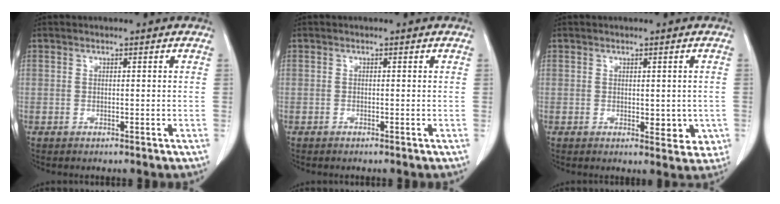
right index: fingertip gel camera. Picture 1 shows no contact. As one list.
[{"total": 0.0}, {"total": 4.2, "force": [-0.5, 2.5, 3.3], "torque": [-0.020, -0.005, 0.000]}]